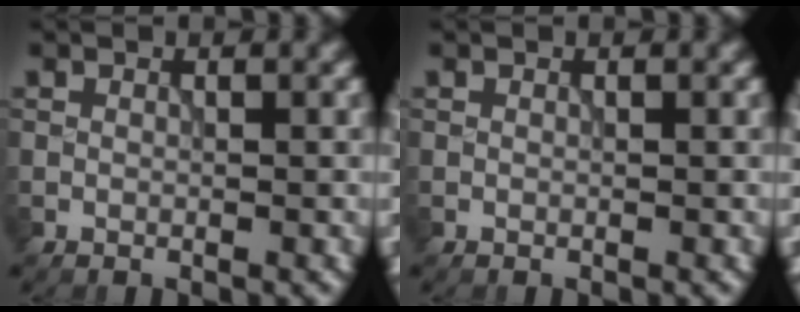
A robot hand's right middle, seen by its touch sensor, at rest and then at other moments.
{"total": 0.0}